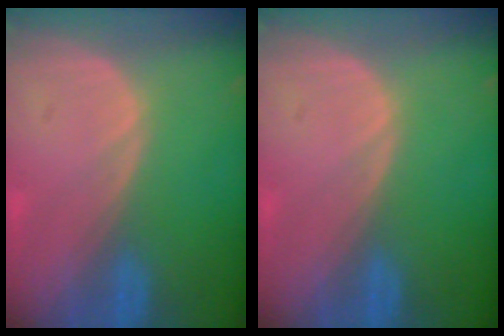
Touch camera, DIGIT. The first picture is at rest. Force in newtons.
{"total": 0.0}